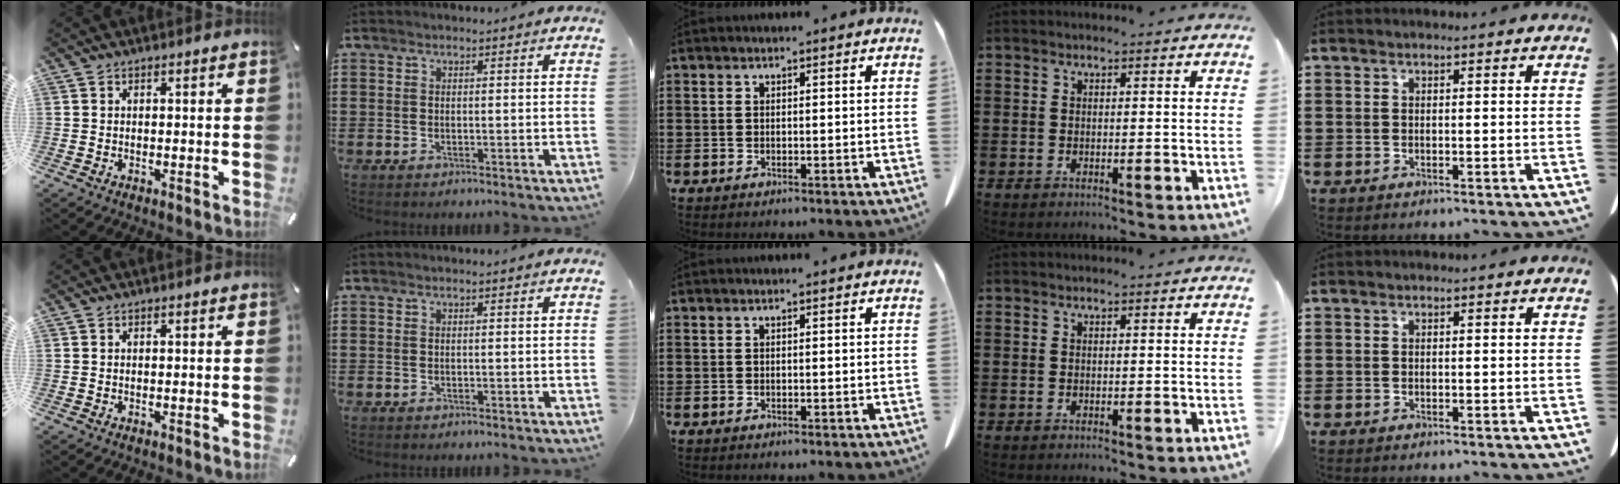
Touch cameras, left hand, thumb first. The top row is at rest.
{}